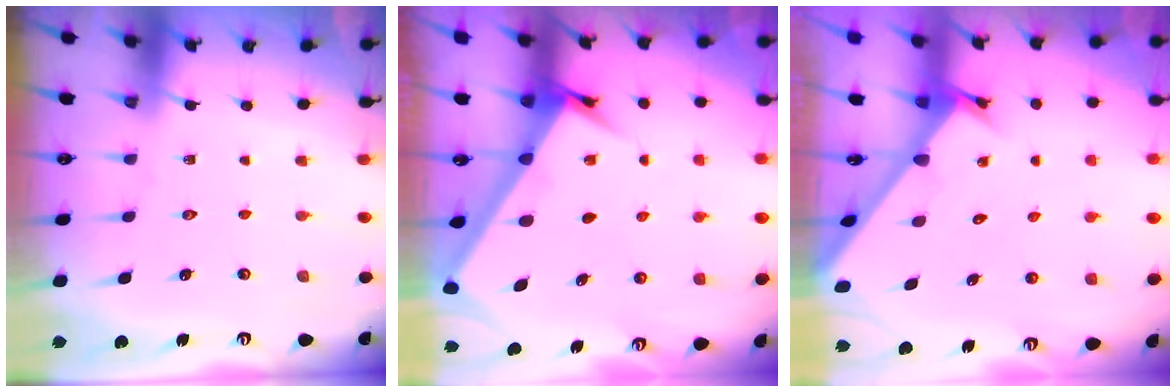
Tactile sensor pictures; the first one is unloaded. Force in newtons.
{"total": 4.6, "press": 4.6, "slide": 0.5}
{"total": 2.4, "press": 2.4, "slide": 0.3}